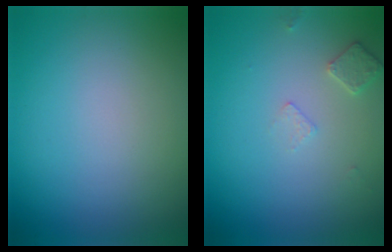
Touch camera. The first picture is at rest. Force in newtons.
{"total": 1.5, "press": 1.4, "slide": 0.3}